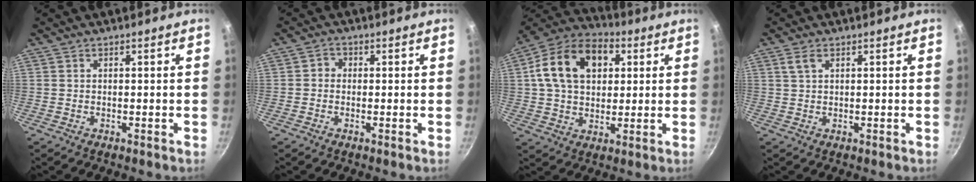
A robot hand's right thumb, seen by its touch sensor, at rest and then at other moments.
{"total": 1.8, "force": [-0.3, 1.7, 0.7], "torque": [-0.005, 0.006, -0.012]}
{"total": 17.0, "force": [4.4, 11.9, 11.3], "torque": [-0.173, 0.018, 0.060]}
{"total": 2.0, "force": [1.0, 1.0, 1.4], "torque": [-0.026, -0.002, 0.021]}